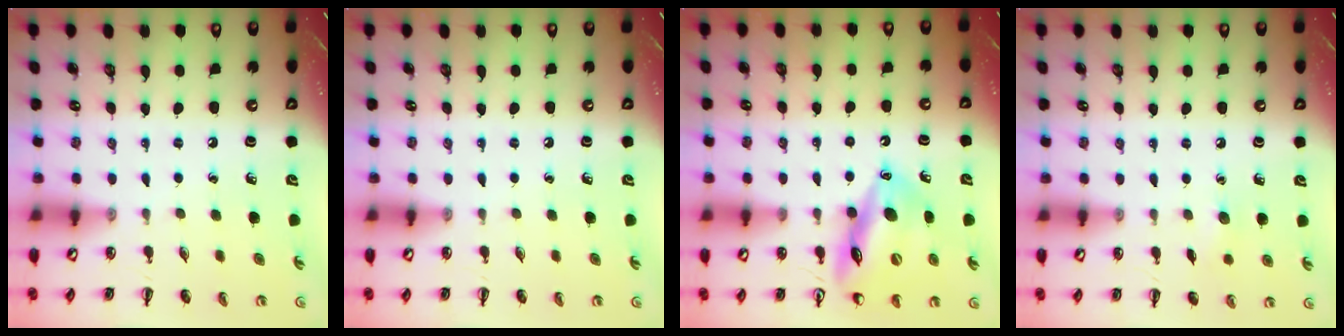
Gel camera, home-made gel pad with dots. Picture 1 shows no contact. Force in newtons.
{"total": 0.0}
{"total": 15.3, "press": 15.0, "slide": 2.8}
{"total": 4.8, "press": 4.6, "slide": 1.4}